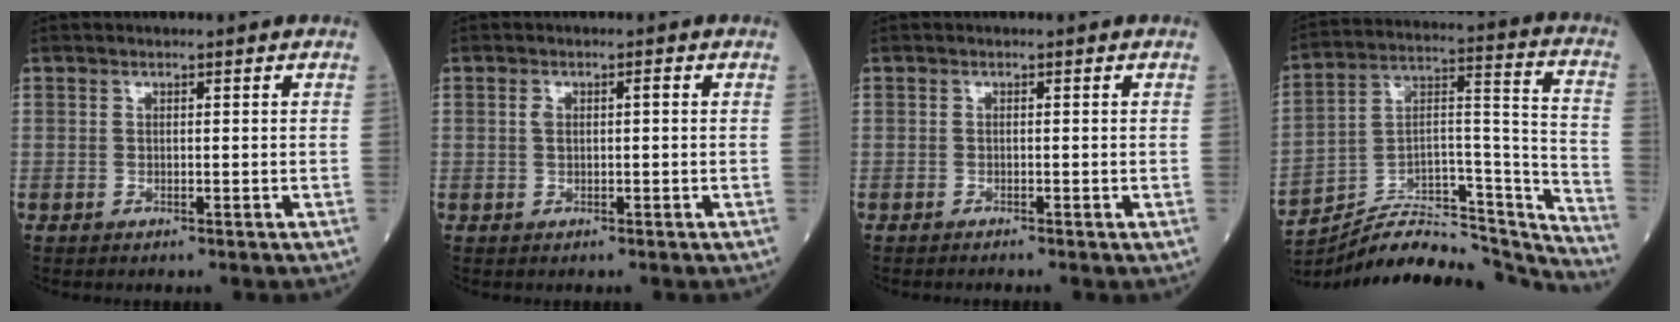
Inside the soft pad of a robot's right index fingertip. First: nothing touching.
{"total": 1.5, "force": [0.1, 0.7, 1.3], "torque": [-0.025, 0.008, 0.005]}
{"total": 0.6, "force": [-0.5, -0.1, 0.2], "torque": [-0.007, -0.001, -0.010]}
{"total": 23.4, "force": [-22.1, 4.1, 6.4], "torque": [-0.092, 0.050, -0.340]}